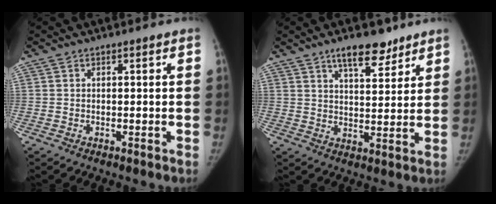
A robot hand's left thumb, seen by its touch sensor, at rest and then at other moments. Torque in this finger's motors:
{"motor_torque": [0.28, -0.18, 1.07, -0.69, 0.05]}